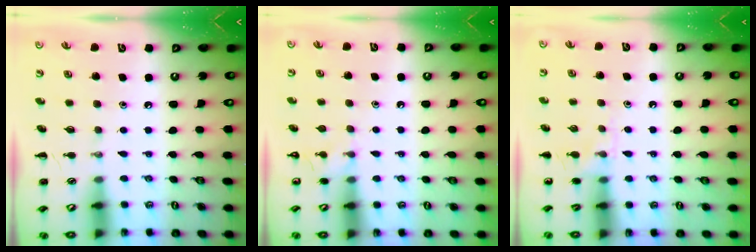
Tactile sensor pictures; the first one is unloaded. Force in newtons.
{"total": 3.7, "press": 3.5, "slide": 1.4}
{"total": 5.9, "press": 5.5, "slide": 2.1}